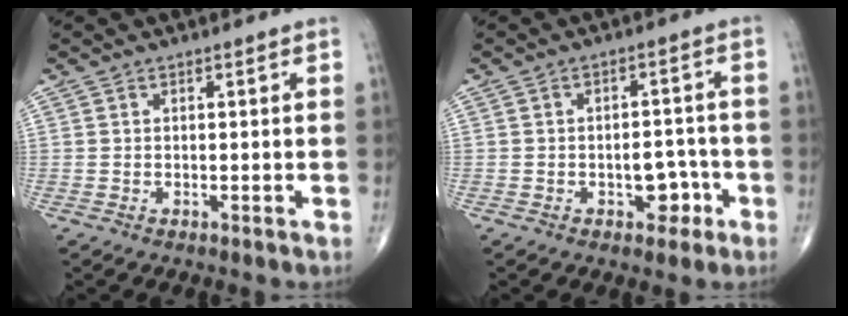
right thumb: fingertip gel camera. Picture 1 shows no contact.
{"total": 5.3, "force": [-2.2, 3.4, 3.4], "torque": [-0.019, 0.026, -0.028]}